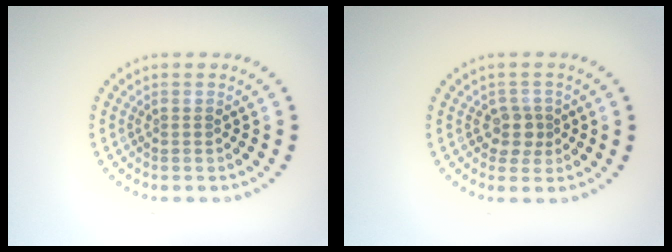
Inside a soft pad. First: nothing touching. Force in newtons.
{"total": 2.0, "press": 1.6, "slide": 1.1}